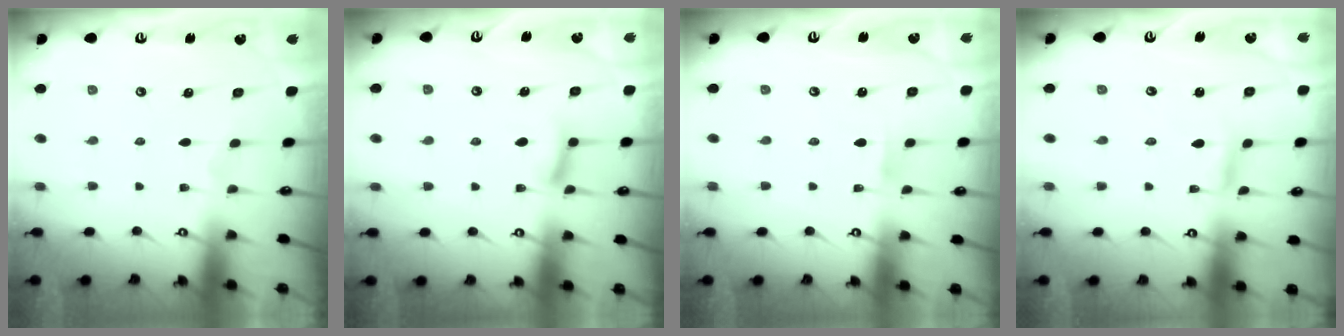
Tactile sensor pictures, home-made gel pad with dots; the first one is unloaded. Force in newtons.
{"total": 7.7, "press": 7.6, "slide": 0.8}
{"total": 3.2, "press": 3.2, "slide": 0.3}
{"total": 2.9, "press": 2.9, "slide": 0.1}